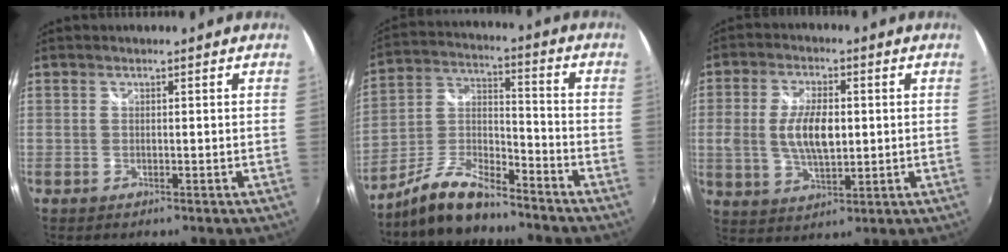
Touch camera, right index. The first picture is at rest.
{"total": 11.7, "force": [-9.2, 3.6, 6.3], "torque": [-0.143, 0.009, -0.174]}
{"total": 9.4, "force": [0.3, 4.6, 8.2], "torque": [-0.158, 0.001, 0.008]}